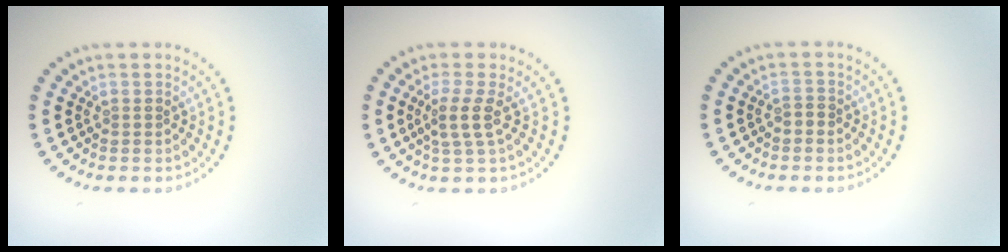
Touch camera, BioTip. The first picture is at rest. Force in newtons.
{"total": 2.3, "press": 1.7, "slide": 1.5}
{"total": 0.8, "press": 0.7, "slide": 0.3}